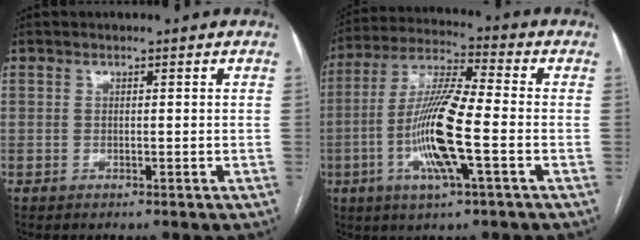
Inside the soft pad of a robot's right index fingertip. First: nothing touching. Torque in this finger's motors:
{"motor_torque": [1.97, -0.03, 0.43, 0.21]}